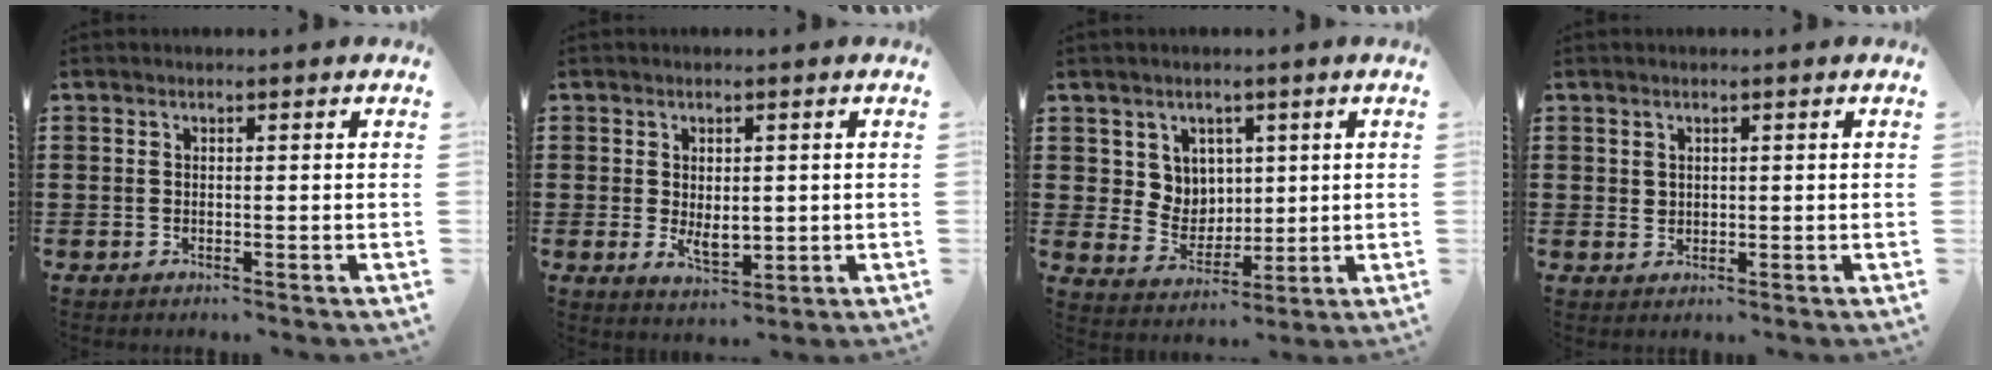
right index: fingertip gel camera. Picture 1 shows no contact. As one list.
[{"total": 3.9, "force": [0.0, 2.4, 3.2], "torque": [-0.053, -0.001, 0.000]}, {"total": 5.6, "force": [2.7, 4.9, 0.6], "torque": [-0.033, 0.001, 0.048]}, {"total": 1.3, "force": [0.9, 0.9, 0.3], "torque": [-0.007, 0.004, 0.017]}]